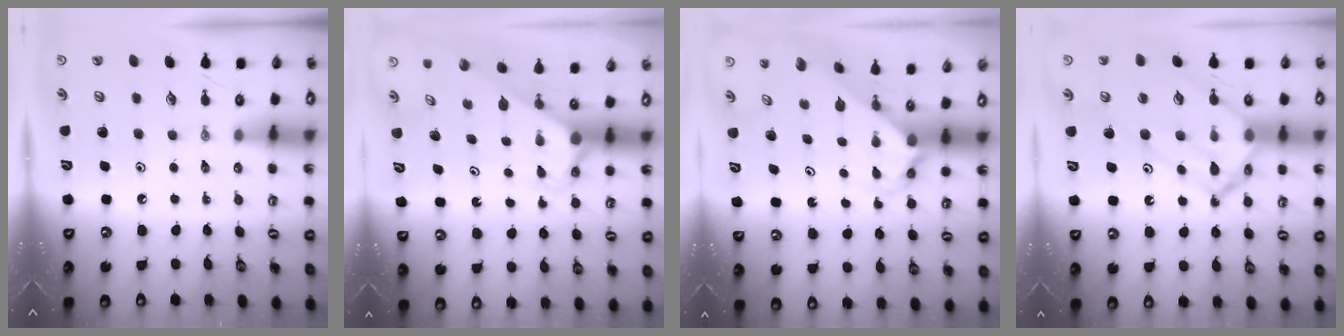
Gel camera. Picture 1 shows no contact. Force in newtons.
{"total": 3.0, "press": 3.0, "slide": 0.0}
{"total": 3.3, "press": 3.3, "slide": 0.3}
{"total": 14.9, "press": 14.8, "slide": 1.3}